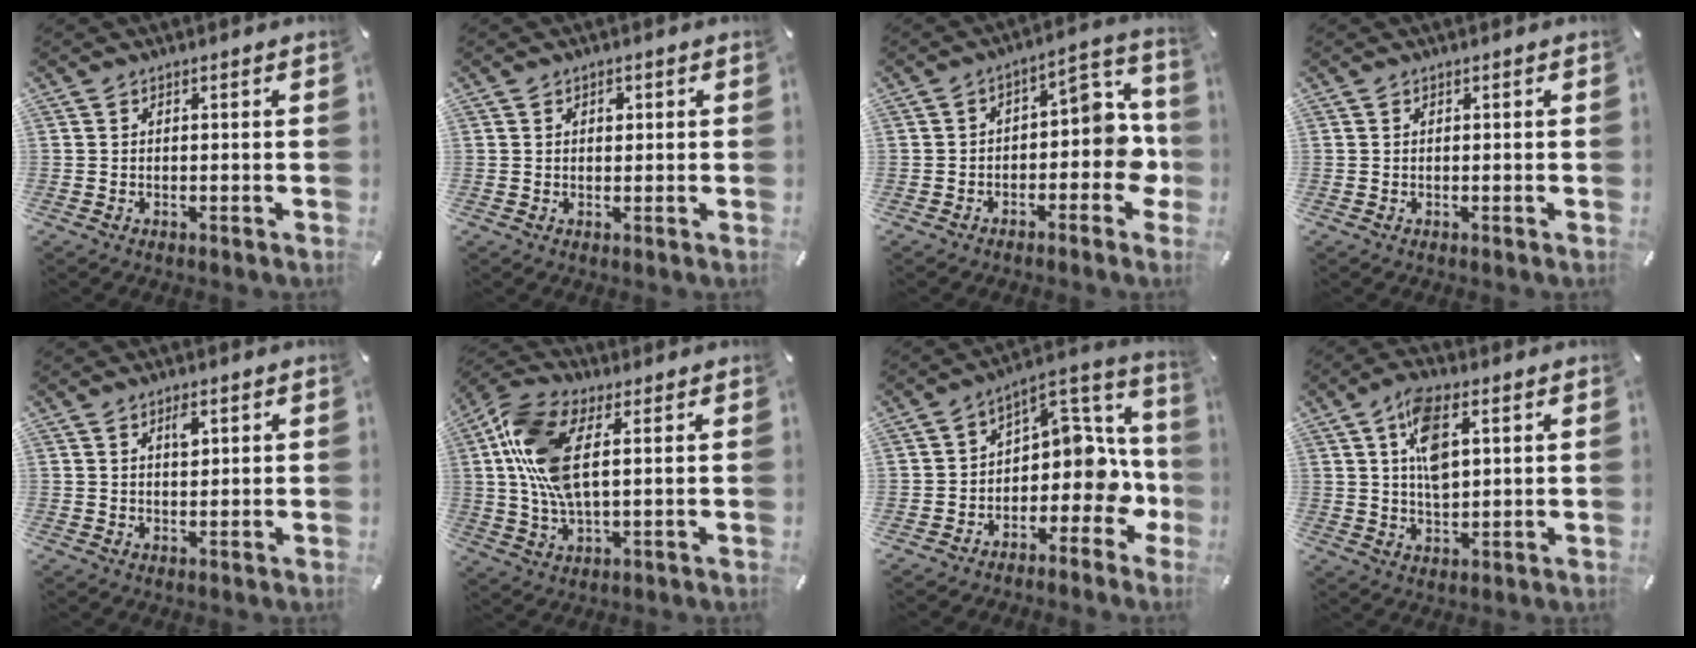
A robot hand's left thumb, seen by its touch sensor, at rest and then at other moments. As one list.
[{"total": 1.6, "force": [0.5, 1.2, 0.9], "torque": [-0.003, 0.000, 0.004]}, {"total": 10.6, "force": [-1.6, 6.4, 8.3], "torque": [-0.089, 0.004, -0.030]}, {"total": 0.0}, {"total": 3.0, "force": [1.4, 1.5, 2.1], "torque": [-0.021, -0.006, 0.019]}, {"total": 14.0, "force": [3.5, 6.8, 11.7], "torque": [-0.269, -0.010, 0.064]}, {"total": 10.2, "force": [-1.0, 7.1, 7.3], "torque": [-0.098, -0.025, -0.024]}, {"total": 9.4, "force": [3.2, 4.8, 7.4], "torque": [-0.127, -0.006, 0.052]}]